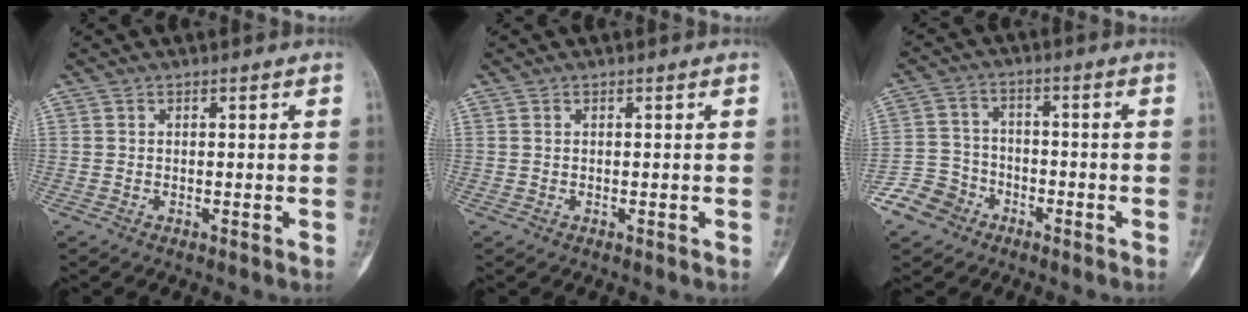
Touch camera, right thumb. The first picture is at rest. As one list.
[{"total": 0.0}, {"total": 7.7, "force": [-4.8, 5.9, 1.4], "torque": [-0.006, 0.034, -0.096]}]